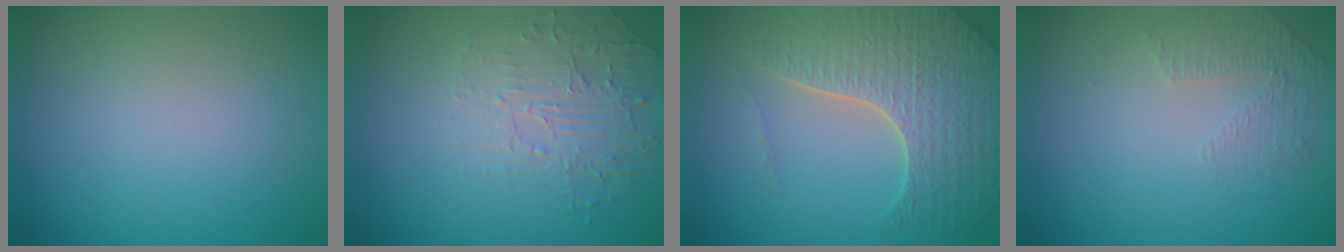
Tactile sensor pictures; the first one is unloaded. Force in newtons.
{"total": 2.1, "press": 1.3, "slide": 1.7}
{"total": 6.2, "press": 4.9, "slide": 3.9}
{"total": 1.4, "press": 0.8, "slide": 1.1}